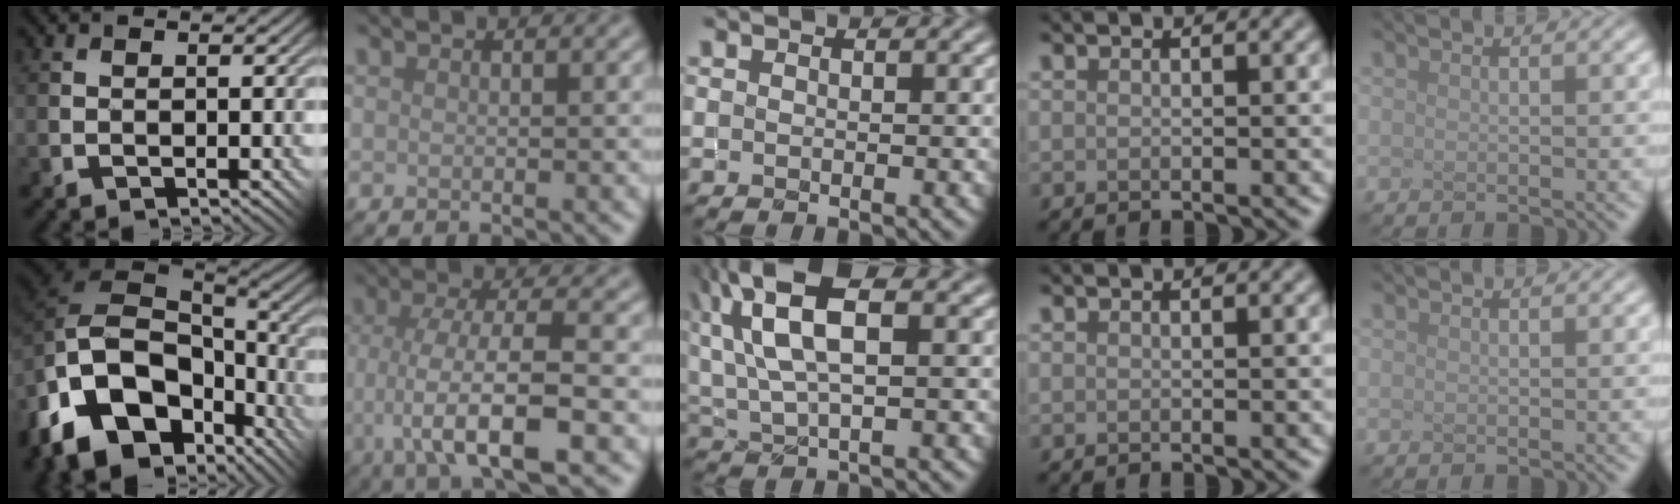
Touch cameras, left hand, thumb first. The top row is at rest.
{"thumb": {"total": 18.0, "force": [-8.3, 11.6, 11.0], "torque": [-0.262, -0.030, -0.134]}, "index": {"total": 8.0, "force": [-1.6, 2.3, 7.4], "torque": [-0.127, -0.001, -0.030]}, "middle": {"total": 9.5, "force": [3.8, 3.8, 7.8], "torque": [-0.172, 0.025, 0.069]}}